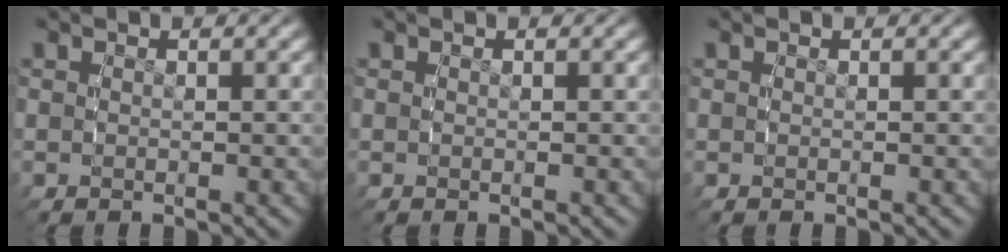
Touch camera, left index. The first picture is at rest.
{"total": 0.0}
{"total": 0.0}